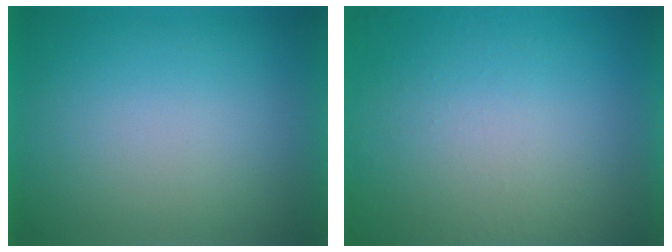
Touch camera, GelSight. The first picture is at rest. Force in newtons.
{"total": 1.2}